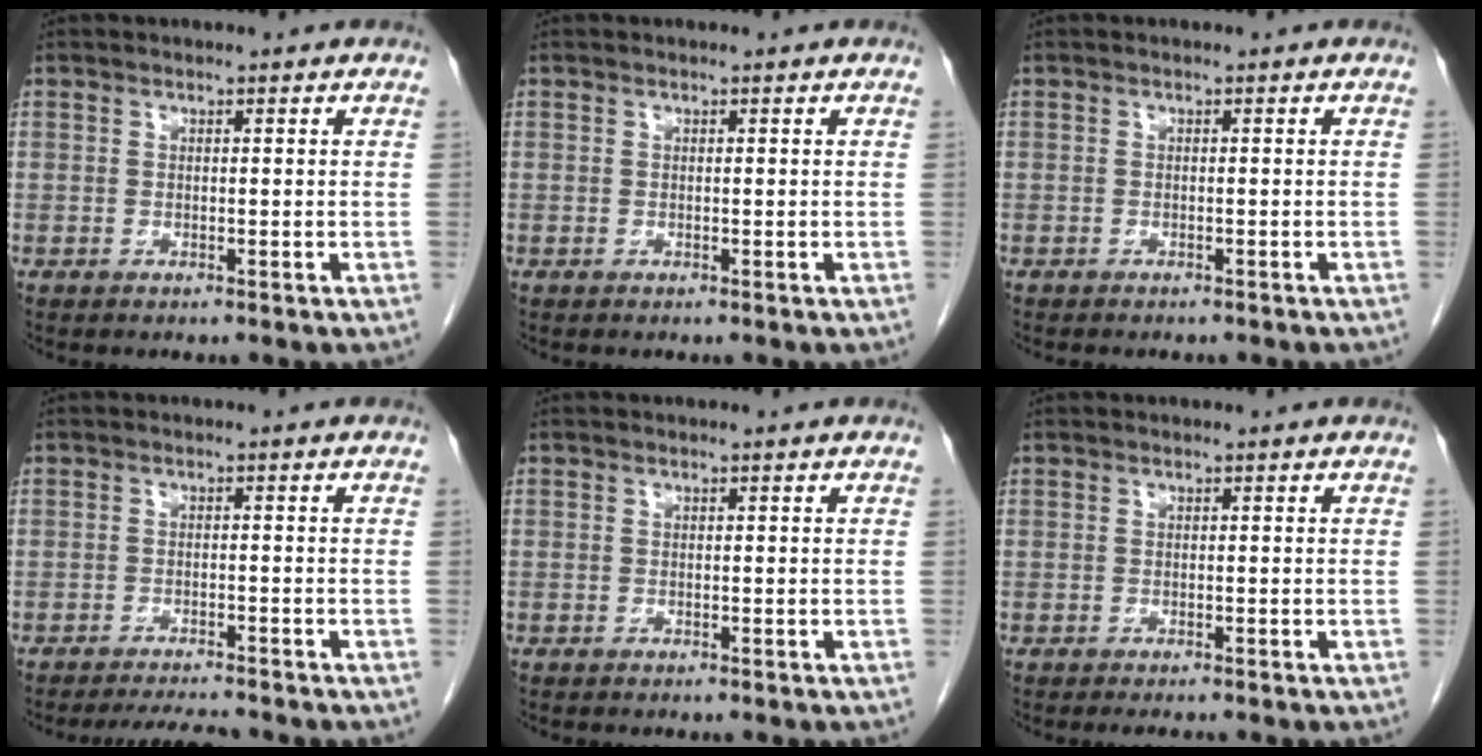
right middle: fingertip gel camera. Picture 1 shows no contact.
{"total": 0.0}
{"total": 3.4, "force": [-2.9, 1.0, 1.5], "torque": [-0.021, -0.005, -0.030]}
{"total": 4.6, "force": [-4.4, 0.1, 1.4], "torque": [-0.023, -0.014, -0.070]}
{"total": 0.0}
{"total": 1.5, "force": [-1.3, 0.2, 0.7], "torque": [-0.010, -0.004, -0.015]}